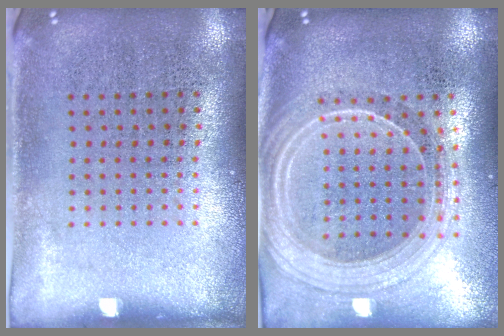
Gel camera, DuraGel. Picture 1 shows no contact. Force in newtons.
{"total": 2.3, "press": 2.0, "slide": 1.1}